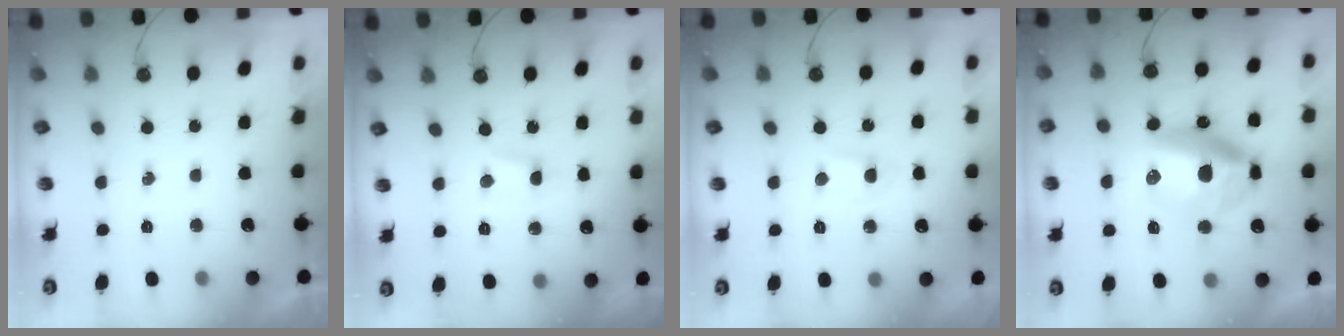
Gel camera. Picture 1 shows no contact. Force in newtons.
{"total": 1.2, "press": 1.1, "slide": 0.2}
{"total": 3.6, "press": 3.6, "slide": 0.5}
{"total": 14.6, "press": 14.4, "slide": 1.9}